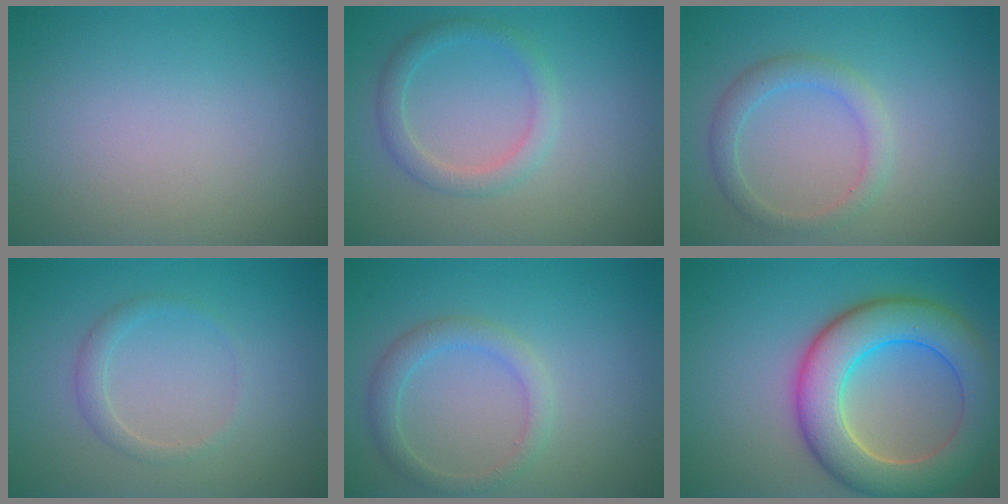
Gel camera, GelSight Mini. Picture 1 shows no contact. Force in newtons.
{"total": 2.2, "press": 2.1, "slide": 0.2}
{"total": 2.2, "press": 2.2, "slide": 0.1}
{"total": 1.4, "press": 1.4, "slide": 0.1}
{"total": 2.4, "press": 2.4, "slide": 0.2}
{"total": 8.8, "press": 8.8, "slide": 0.6}